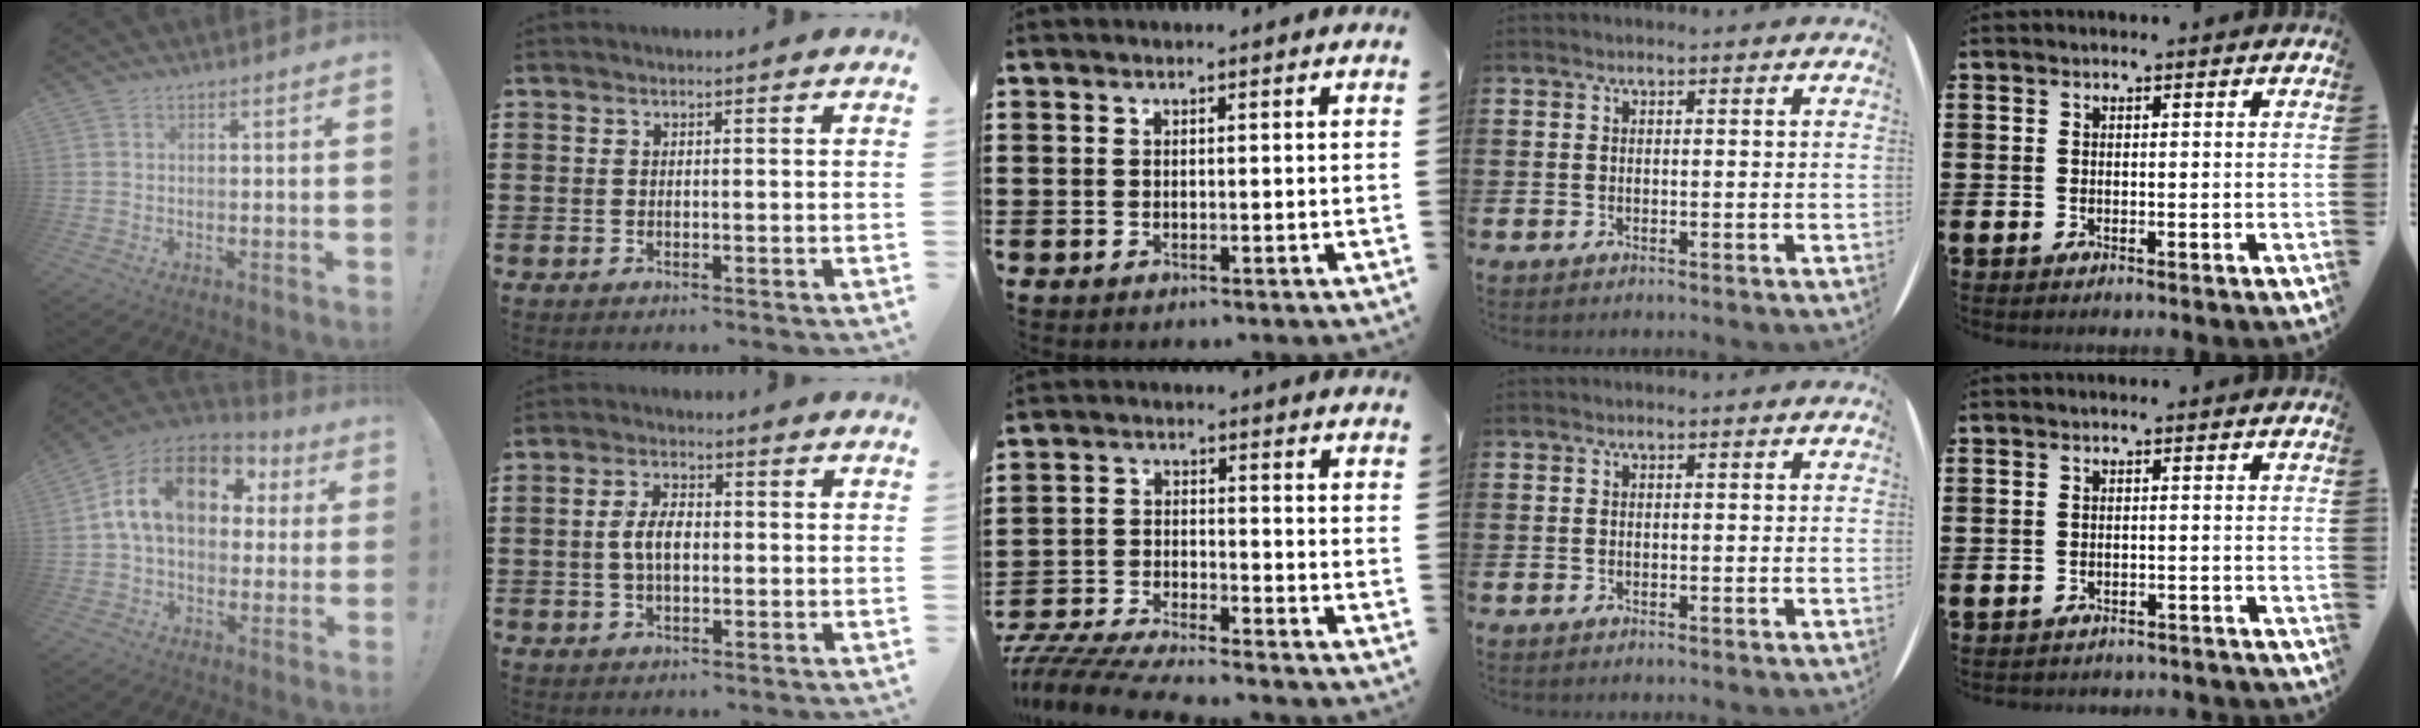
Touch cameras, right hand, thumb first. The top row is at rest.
{"thumb": {"total": 18.0, "force": [4.7, 11.9, 12.7], "torque": [-0.212, 0.004, 0.082]}, "index": {"total": 4.8, "force": [-0.2, 2.5, 4.1], "torque": [-0.094, 0.002, -0.009]}, "middle": {"total": 6.2, "force": [-6.0, 0.2, 1.3], "torque": [-0.044, -0.007, -0.125]}, "little": {"total": 1.4, "force": [-1.4, 0.0, -0.1], "torque": [-0.002, 0.003, -0.030]}}